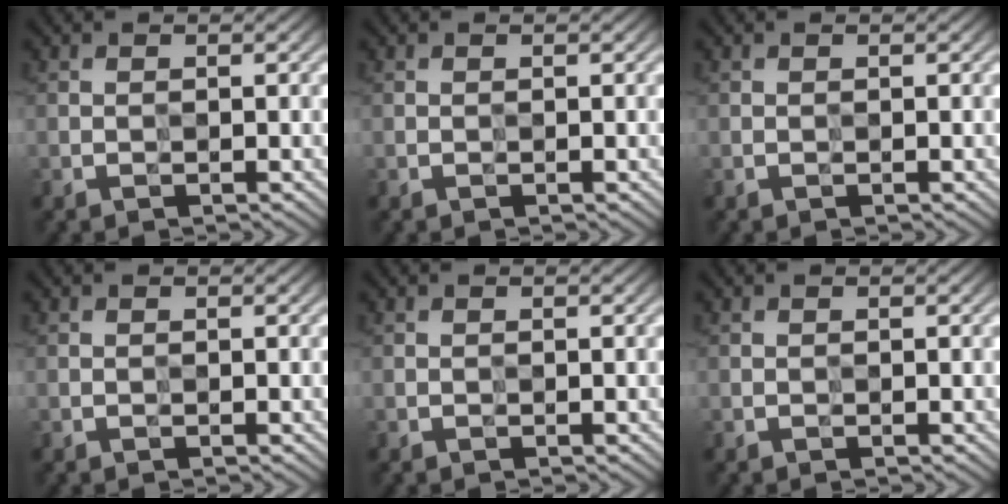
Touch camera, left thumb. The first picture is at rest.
{"total": 0.0}
{"total": 0.0}
{"total": 0.0}
{"total": 0.0}
{"total": 0.0}